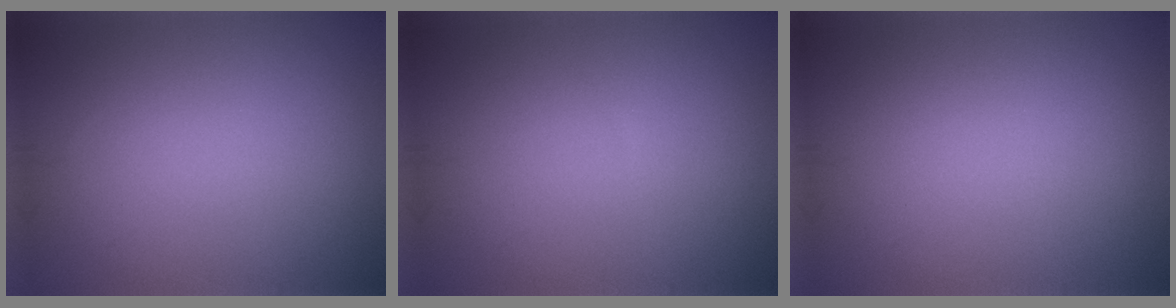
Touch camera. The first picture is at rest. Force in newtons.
{"total": 0.0}
{"total": 0.0}